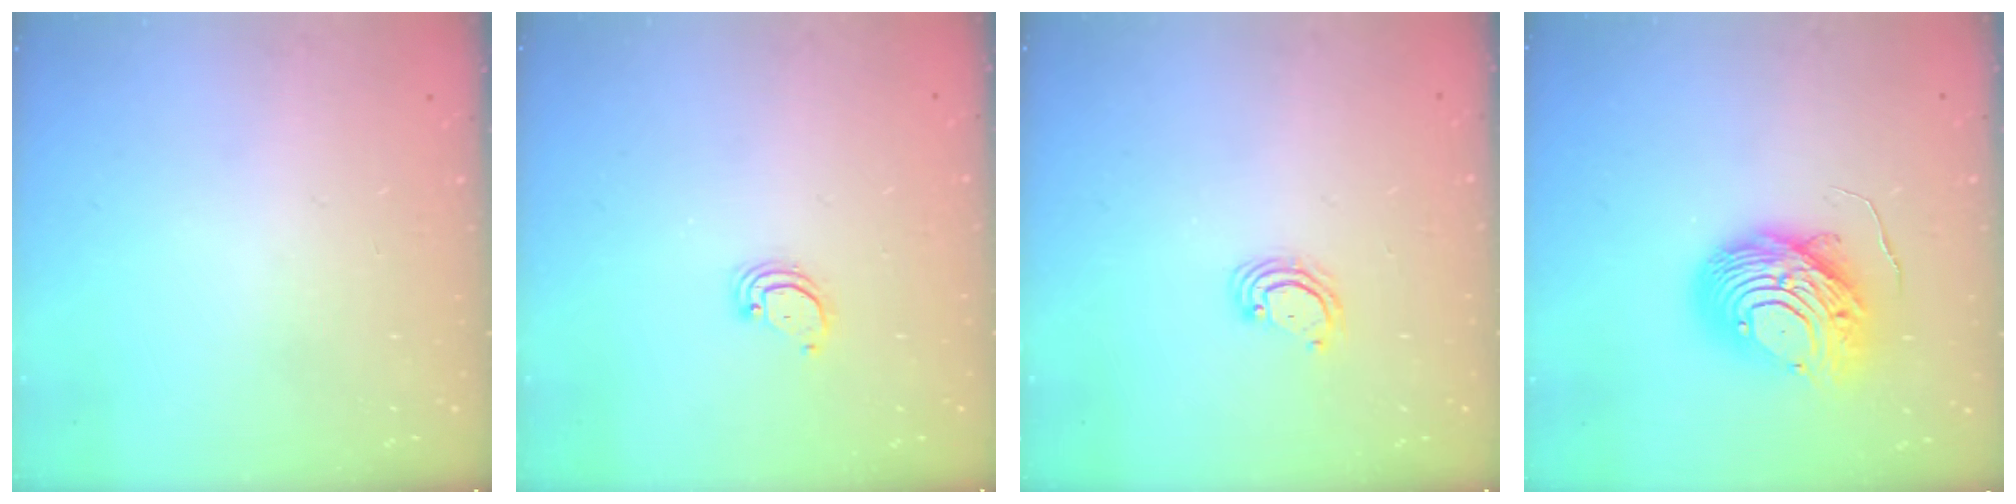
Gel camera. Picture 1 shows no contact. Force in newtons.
{"total": 2.6, "press": 2.6, "slide": 0.1}
{"total": 3.8, "press": 3.8, "slide": 0.4}
{"total": 12.2, "press": 12.1, "slide": 1.4}